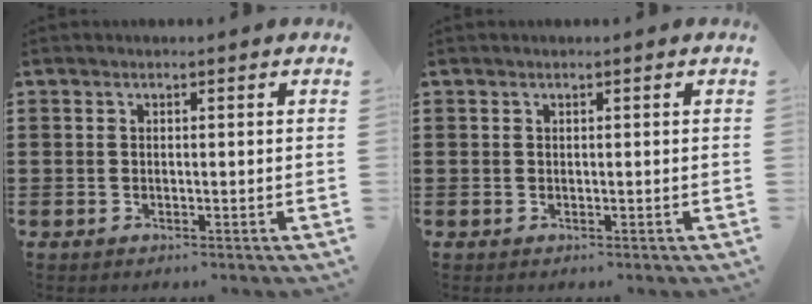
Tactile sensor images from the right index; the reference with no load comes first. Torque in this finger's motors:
{"motor_torque": [0.00, 0.01, 0.00, 0.00]}